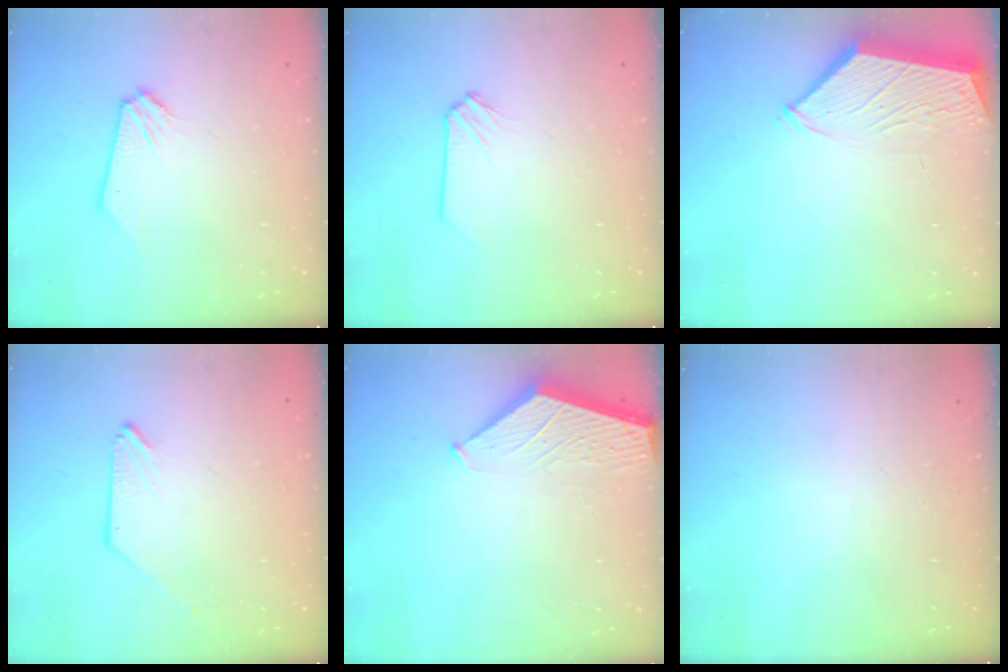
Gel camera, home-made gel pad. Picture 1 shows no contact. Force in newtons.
{"total": 0.0}
{"total": 3.2, "press": 3.2, "slide": 0.4}
{"total": 0.0}
{"total": 1.9, "press": 1.9, "slide": 0.2}
{"total": 0.0}